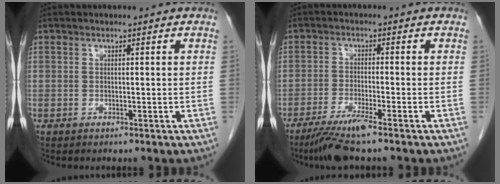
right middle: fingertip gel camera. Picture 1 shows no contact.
{"total": 6.1, "force": [-4.5, -0.3, 4.2], "torque": [-0.080, -0.018, -0.086]}